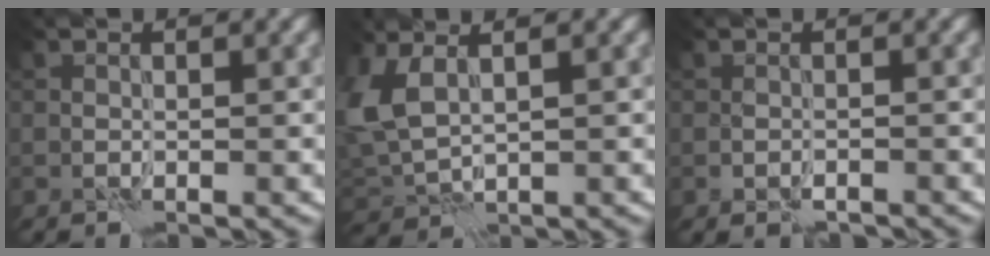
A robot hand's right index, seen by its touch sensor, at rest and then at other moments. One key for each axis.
{"total": 5.8, "fx": 1.7, "fy": 3.5, "fz": 4.4, "tx": -0.120, "ty": -0.003, "tz": 0.038}
{"total": 1.3, "fx": -0.8, "fy": 0.7, "fz": 0.6, "tx": -0.013, "ty": -0.002, "tz": -0.014}